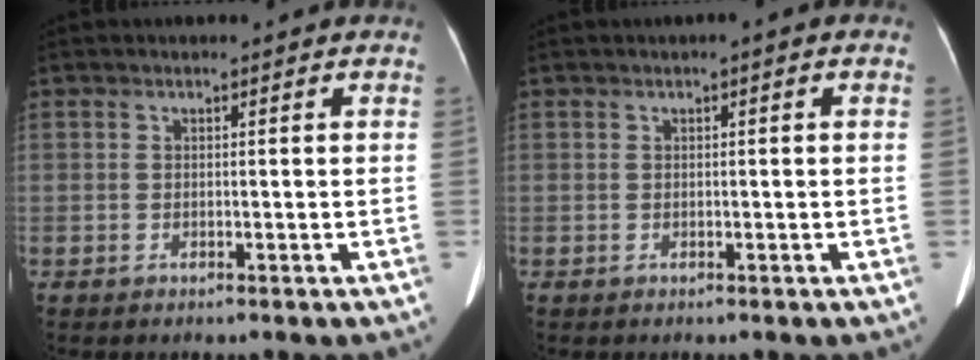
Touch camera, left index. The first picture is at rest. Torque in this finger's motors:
{"motor_torque": [0.11, -0.10, 0.01, 0.00]}